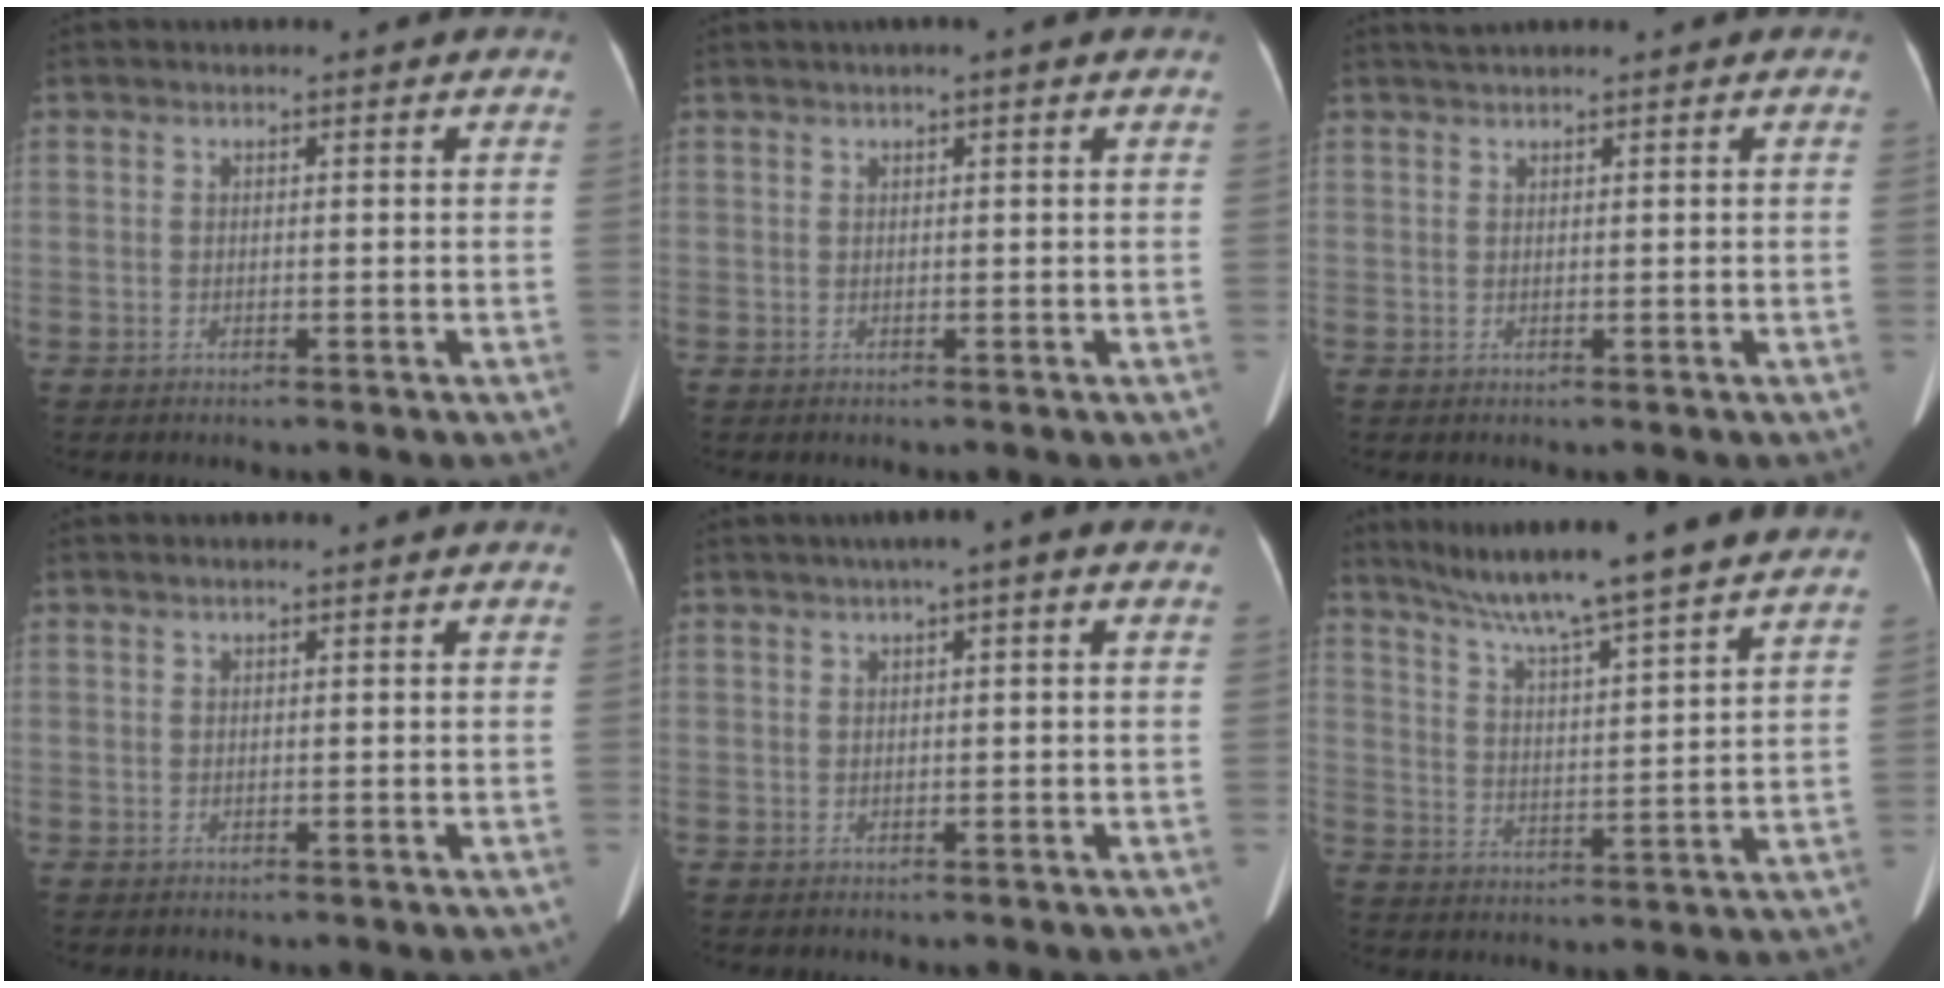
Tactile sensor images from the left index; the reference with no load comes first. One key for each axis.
{"total": 1.9, "fx": 1.2, "fy": -0.1, "fz": 1.5, "tx": -0.025, "ty": 0.014, "tz": 0.018}
{"total": 1.2, "fx": 1.0, "fy": -0.2, "fz": 0.6, "tx": -0.013, "ty": 0.013, "tz": 0.025}
{"total": 0.0}
{"total": 3.3, "fx": 1.4, "fy": 0.2, "fz": 3.0, "tx": -0.046, "ty": 0.019, "tz": 0.017}
{"total": 18.2, "fx": 15.9, "fy": -0.9, "fz": 8.6, "tx": -0.144, "ty": 0.000, "tz": 0.230}